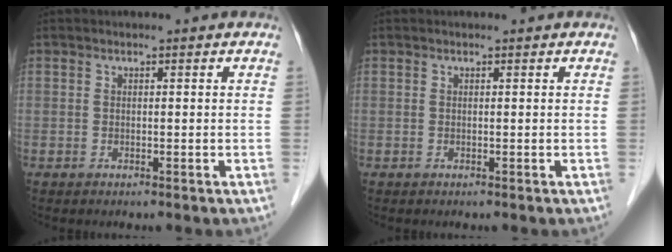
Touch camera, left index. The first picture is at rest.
{"total": 0.0}